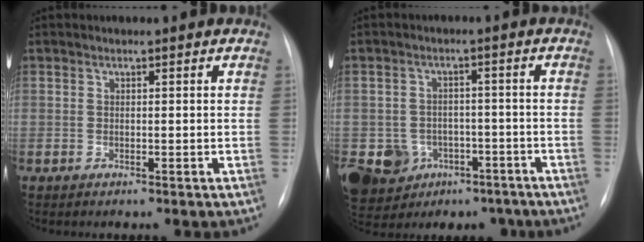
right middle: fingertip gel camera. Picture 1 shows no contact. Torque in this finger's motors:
{"motor_torque": [0.70, -0.68, 0.03, 0.02]}